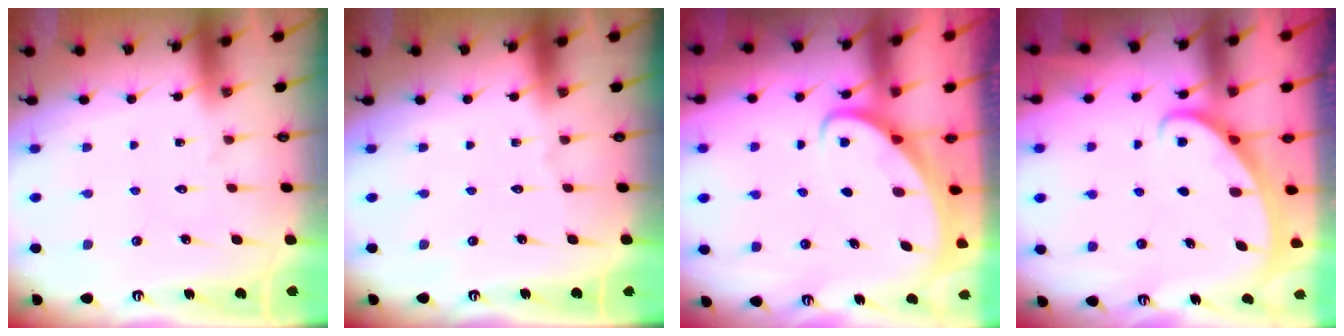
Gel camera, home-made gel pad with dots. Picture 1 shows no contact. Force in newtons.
{"total": 0.0}
{"total": 3.1, "press": 3.1, "slide": 0.2}
{"total": 1.8, "press": 1.8, "slide": 0.1}